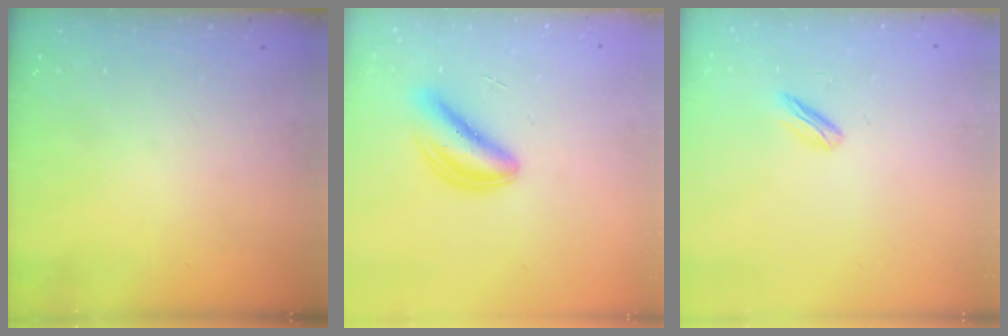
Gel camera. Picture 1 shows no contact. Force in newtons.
{"total": 5.9, "press": 5.8, "slide": 0.7}
{"total": 2.9, "press": 2.8, "slide": 0.8}